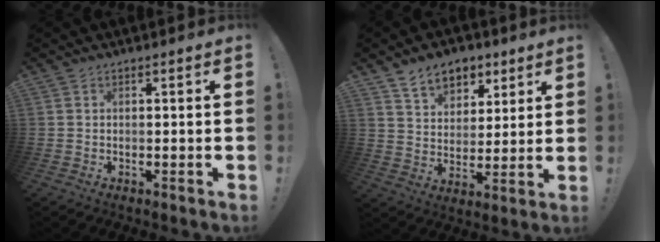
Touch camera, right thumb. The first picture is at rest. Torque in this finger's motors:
{"motor_torque": [-0.12, 0.29, -0.10, 0.30, 0.07]}